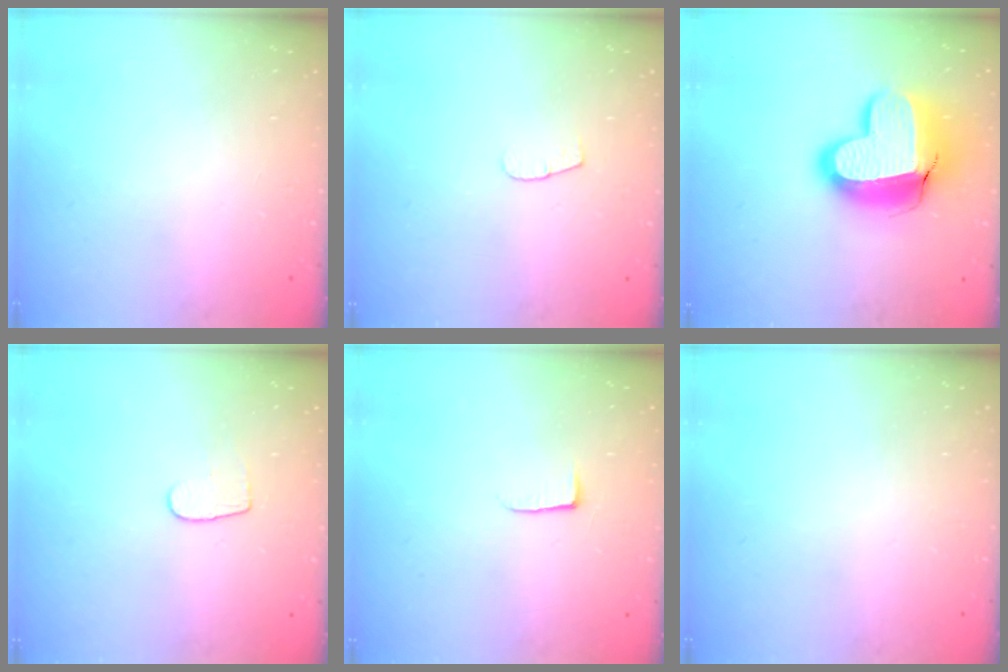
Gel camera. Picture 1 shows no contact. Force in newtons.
{"total": 3.7, "press": 3.7, "slide": 0.4}
{"total": 19.2, "press": 19.2, "slide": 1.5}
{"total": 4.3, "press": 4.2, "slide": 0.3}
{"total": 3.8, "press": 3.8, "slide": 0.5}
{"total": 0.0}